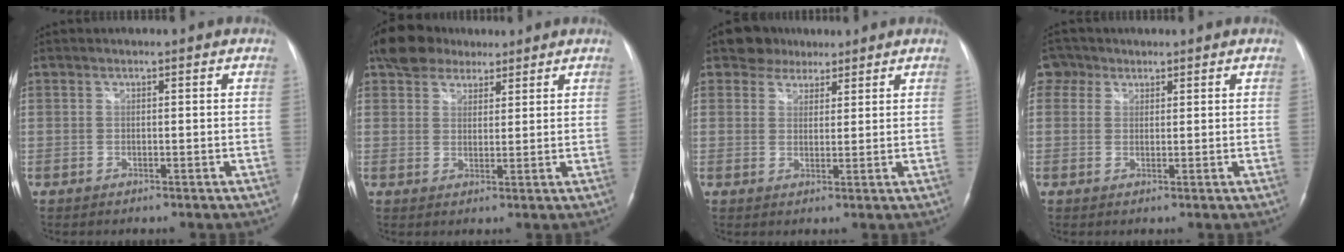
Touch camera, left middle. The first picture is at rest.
{"total": 7.1, "force": [5.4, 4.0, 2.2], "torque": [-0.044, 0.022, 0.098]}
{"total": 4.4, "force": [3.3, 3.0, 0.3], "torque": [-0.007, 0.011, 0.054]}
{"total": 3.0, "force": [1.6, 2.5, 0.3], "torque": [-0.003, 0.010, 0.024]}